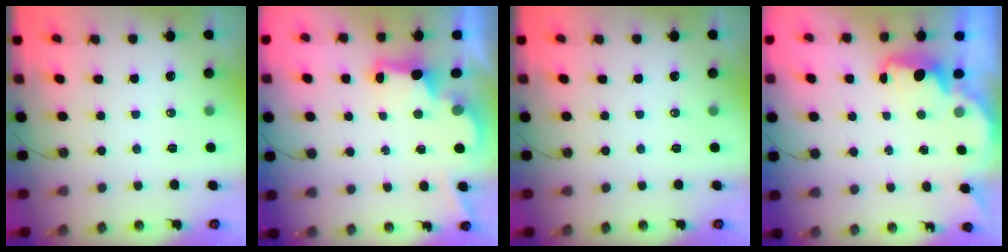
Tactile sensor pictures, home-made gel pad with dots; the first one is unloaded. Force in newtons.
{"total": 2.9, "press": 2.7, "slide": 0.9}
{"total": 0.0}
{"total": 1.7, "press": 1.5, "slide": 0.7}